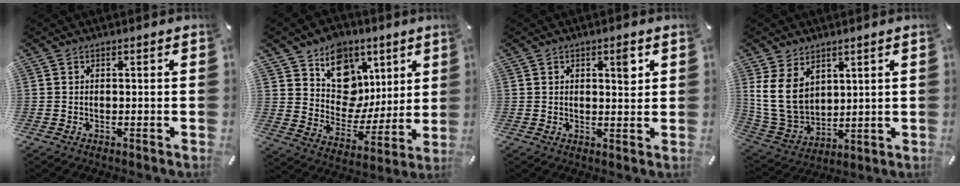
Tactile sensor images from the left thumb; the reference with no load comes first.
{"total": 12.8, "force": [5.0, 11.0, 4.2], "torque": [-0.059, -0.044, 0.097]}
{"total": 4.3, "force": [1.6, 2.0, 3.4], "torque": [-0.032, -0.011, 0.018]}
{"total": 12.5, "force": [4.5, 9.6, 6.7], "torque": [-0.168, -0.023, 0.087]}